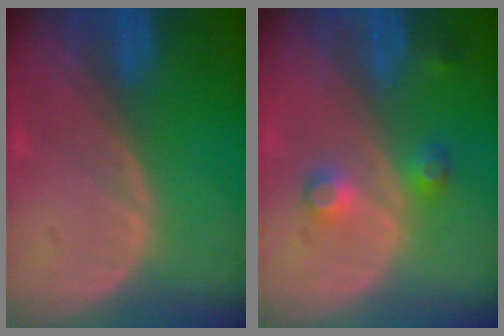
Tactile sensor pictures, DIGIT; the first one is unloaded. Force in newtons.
{"total": 3.5, "press": 3.3, "slide": 1.4}